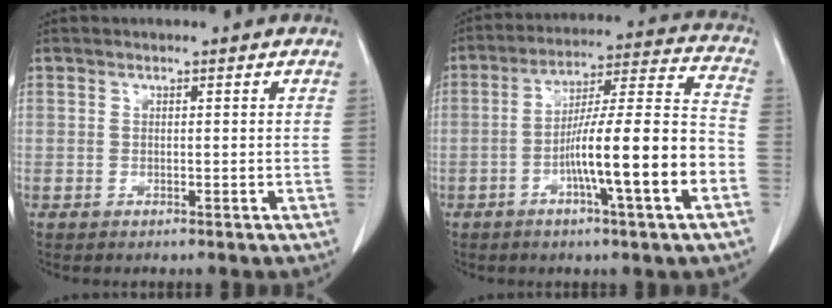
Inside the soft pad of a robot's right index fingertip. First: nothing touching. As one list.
[{"total": 15.8, "force": [-5.2, 0.3, 14.9], "torque": [-0.240, 0.012, -0.082]}]